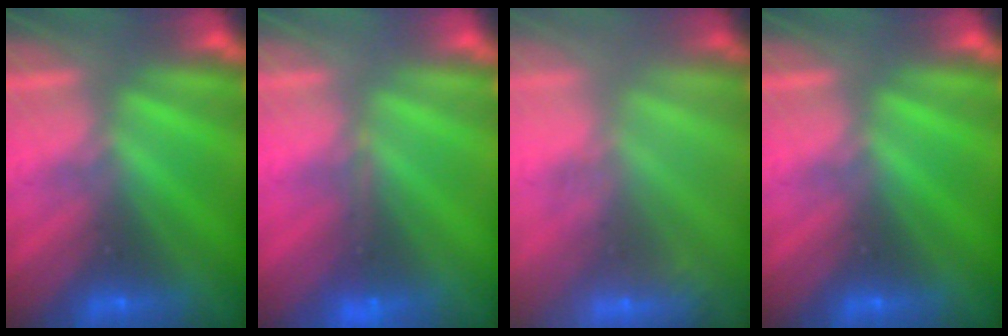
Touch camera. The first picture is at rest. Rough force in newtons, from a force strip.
{"total": 1.7}
{"total": 2.4}
{"total": 0.0}